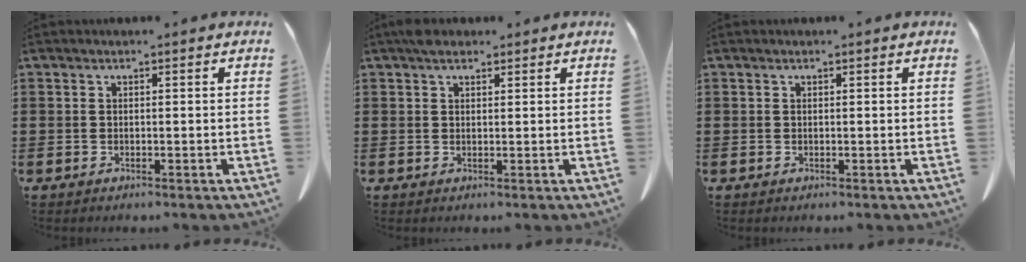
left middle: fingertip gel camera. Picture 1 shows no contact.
{"total": 2.3, "force": [1.8, 1.0, 0.9], "torque": [-0.015, 0.001, 0.033]}
{"total": 0.0}